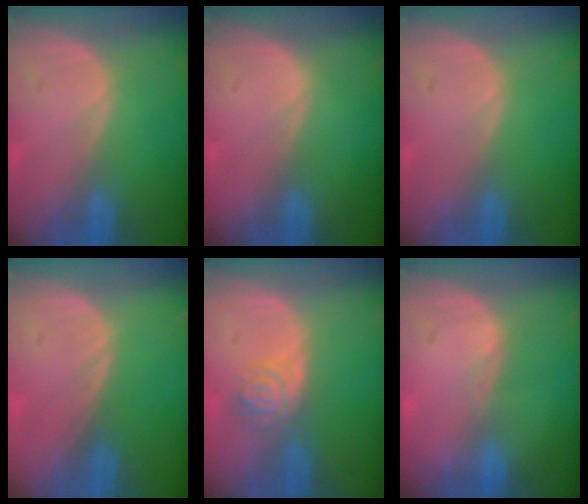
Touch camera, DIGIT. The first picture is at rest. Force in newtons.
{"total": 0.0}
{"total": 0.0}
{"total": 0.0}
{"total": 4.2, "press": 3.7, "slide": 2.0}
{"total": 0.6, "press": 0.5, "slide": 0.4}